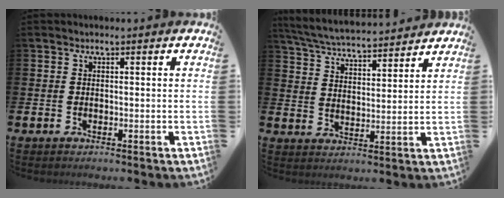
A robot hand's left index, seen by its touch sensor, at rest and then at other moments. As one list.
[{"total": 5.6, "force": [5.5, 0.3, 0.9], "torque": [-0.042, -0.039, 0.096]}]